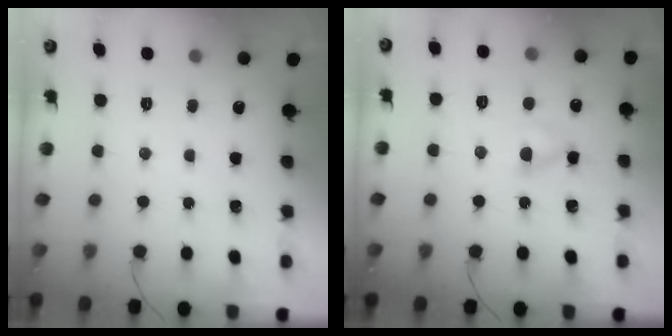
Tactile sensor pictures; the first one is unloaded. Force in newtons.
{"total": 2.9, "press": 2.6, "slide": 1.2}